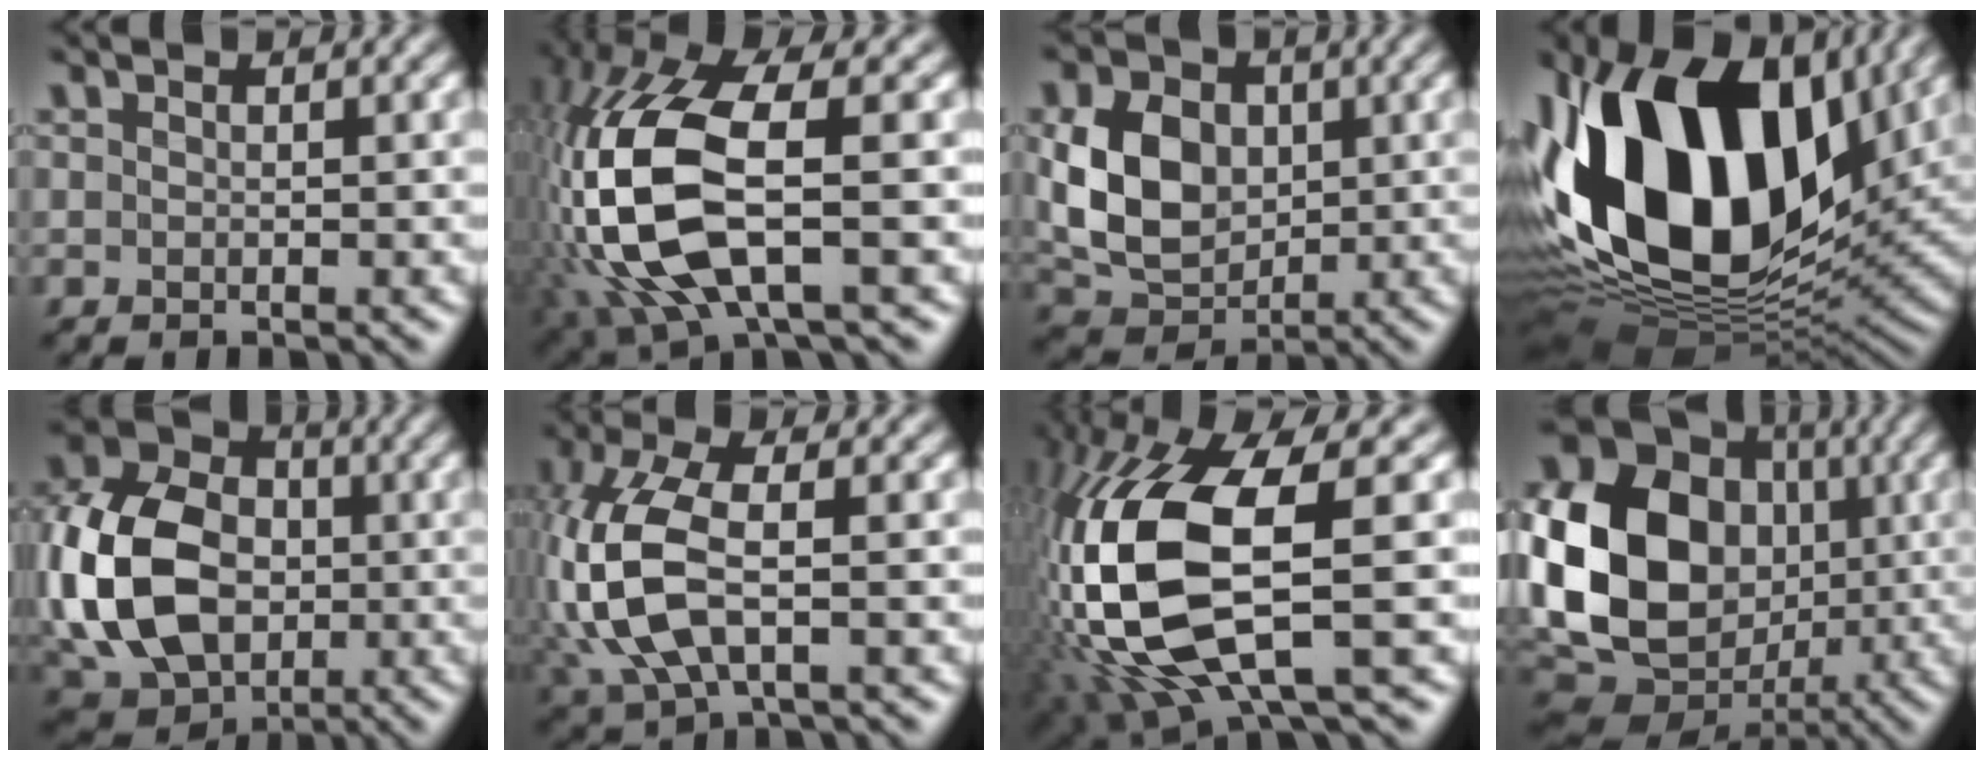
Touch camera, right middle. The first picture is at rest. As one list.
[{"total": 12.4, "force": [-1.7, 5.3, 11.0], "torque": [-0.258, -0.004, -0.032]}, {"total": 6.9, "force": [0.8, 5.3, 4.3], "torque": [-0.100, 0.005, 0.014]}, {"total": 18.3, "force": [4.4, 11.7, 13.3], "torque": [-0.269, 0.009, 0.065]}, {"total": 13.7, "force": [-1.2, 10.4, 8.8], "torque": [-0.216, 0.010, -0.032]}, {"total": 8.1, "force": [-0.4, 4.1, 6.9], "torque": [-0.175, 0.014, -0.012]}, {"total": 13.9, "force": [-1.6, 5.8, 12.5], "torque": [-0.280, -0.008, -0.023]}, {"total": 17.2, "force": [0.1, 14.2, 9.7], "torque": [-0.222, 0.005, 0.004]}]